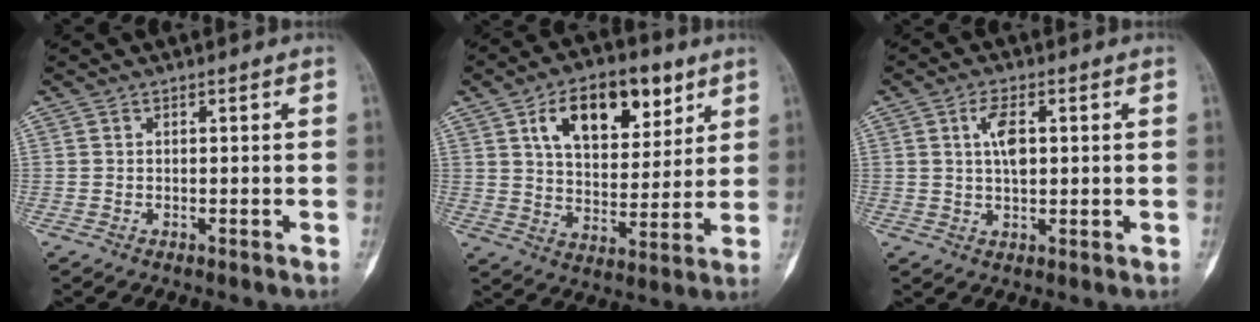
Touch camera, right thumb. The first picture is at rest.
{"total": 16.3, "force": [7.8, 9.0, 11.1], "torque": [-0.128, -0.022, 0.129]}
{"total": 5.1, "force": [1.2, 2.5, 4.3], "torque": [-0.075, 0.002, 0.019]}